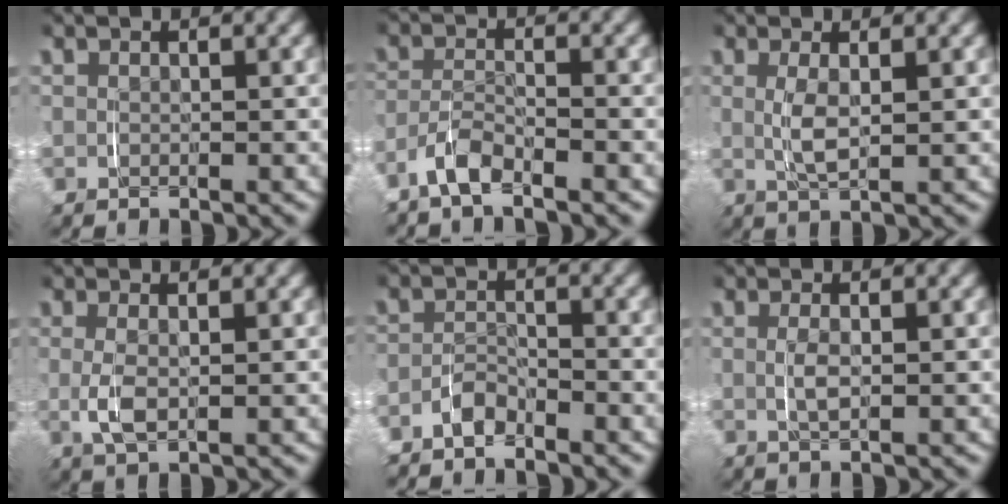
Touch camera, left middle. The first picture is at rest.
{"total": 3.1, "force": [-3.0, 0.1, 0.7], "torque": [-0.018, 0.002, -0.061]}
{"total": 2.1, "force": [0.1, 0.1, 2.1], "torque": [-0.045, -0.006, 0.007]}
{"total": 1.9, "force": [-0.4, 0.4, 1.8], "torque": [-0.048, -0.009, 0.001]}
{"total": 2.7, "force": [-2.7, 0.2, -0.1], "torque": [-0.003, -0.003, -0.052]}
{"total": 1.3, "force": [-0.3, 0.0, 1.2], "torque": [-0.030, -0.005, -0.001]}